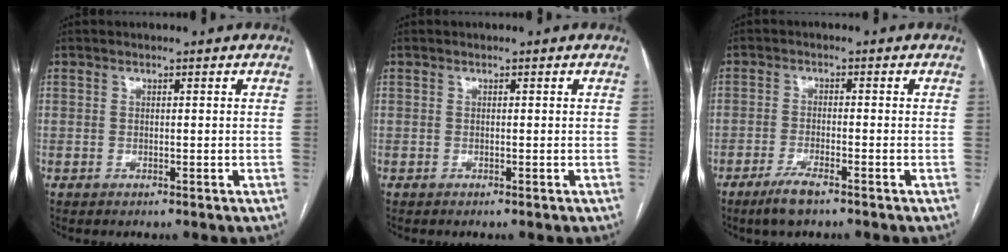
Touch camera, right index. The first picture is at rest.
{"total": 0.0}
{"total": 4.3, "force": [-3.1, 0.5, 2.9], "torque": [-0.067, -0.008, -0.058]}